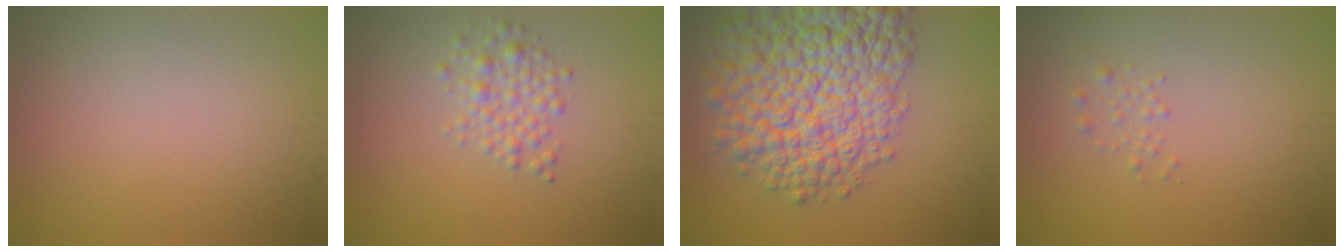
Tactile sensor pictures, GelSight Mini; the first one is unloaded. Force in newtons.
{"total": 2.5, "press": 2.5, "slide": 0.1}
{"total": 12.8, "press": 12.8, "slide": 0.5}
{"total": 0.8, "press": 0.8, "slide": 0.0}